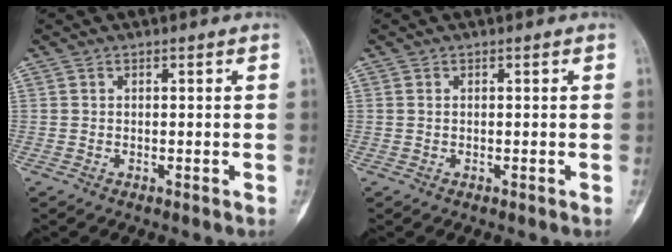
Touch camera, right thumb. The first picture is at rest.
{"total": 0.0}